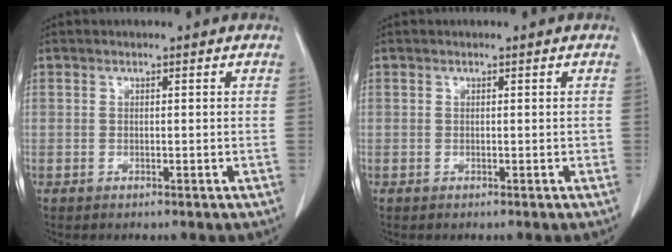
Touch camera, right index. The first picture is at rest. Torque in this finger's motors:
{"motor_torque": [0.03, 0.00, 0.00, 0.01]}